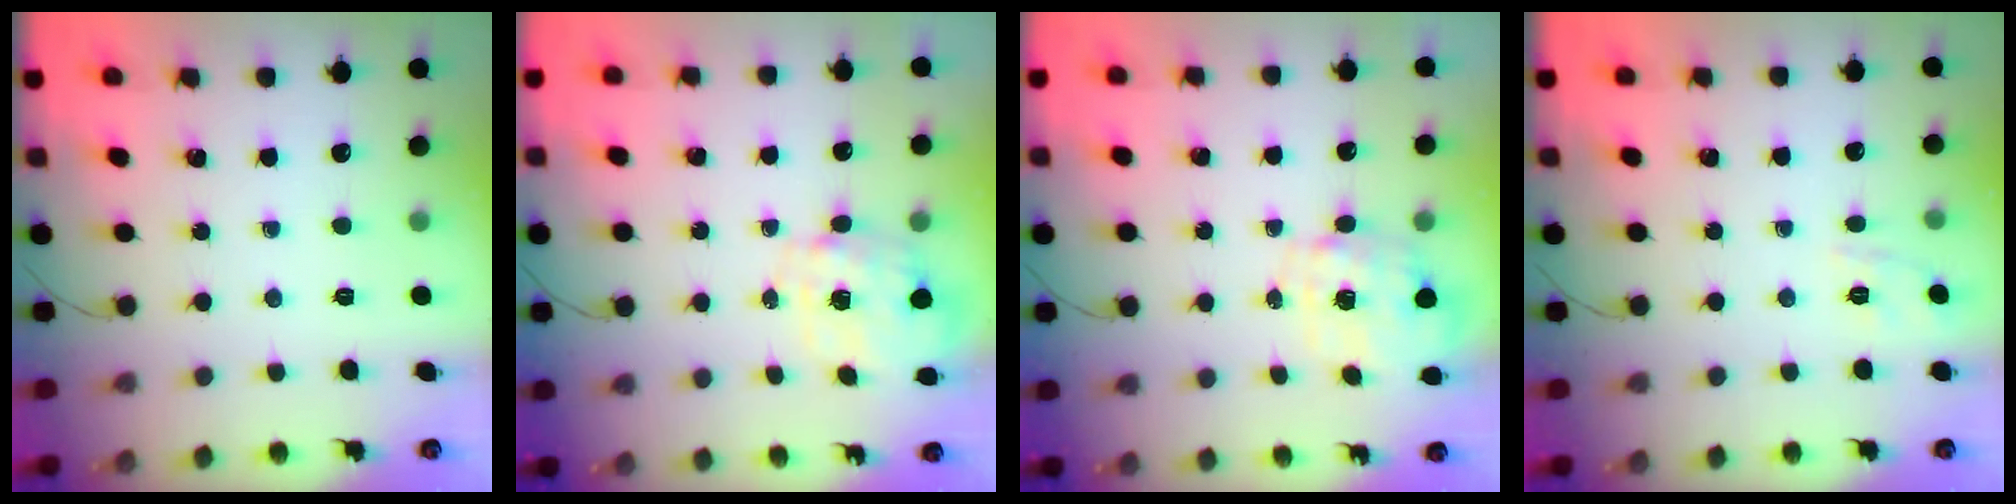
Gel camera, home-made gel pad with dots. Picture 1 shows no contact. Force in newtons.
{"total": 2.9, "press": 2.7, "slide": 0.8}
{"total": 2.8, "press": 2.7, "slide": 0.9}
{"total": 1.9, "press": 0.2, "slide": 1.9}